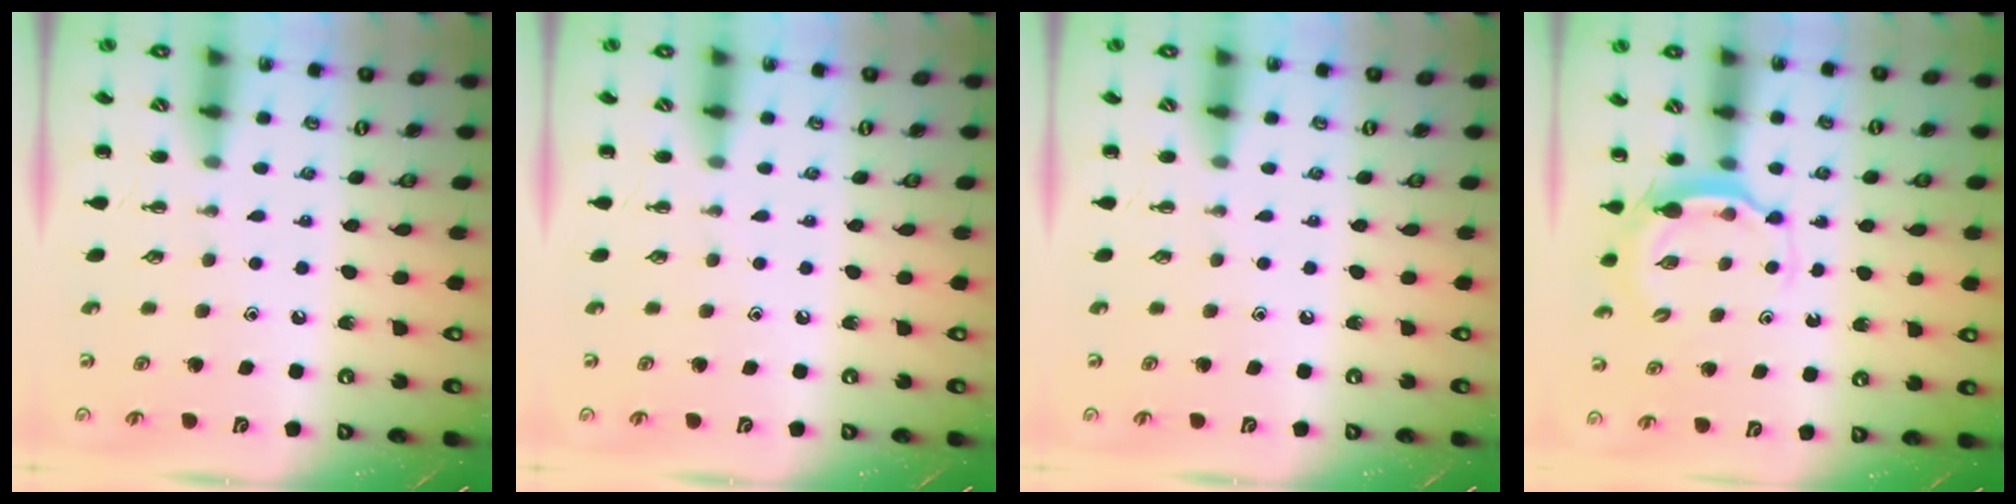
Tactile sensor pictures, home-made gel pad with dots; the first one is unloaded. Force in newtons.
{"total": 0.0}
{"total": 0.0}
{"total": 4.8, "press": 4.8, "slide": 0.5}